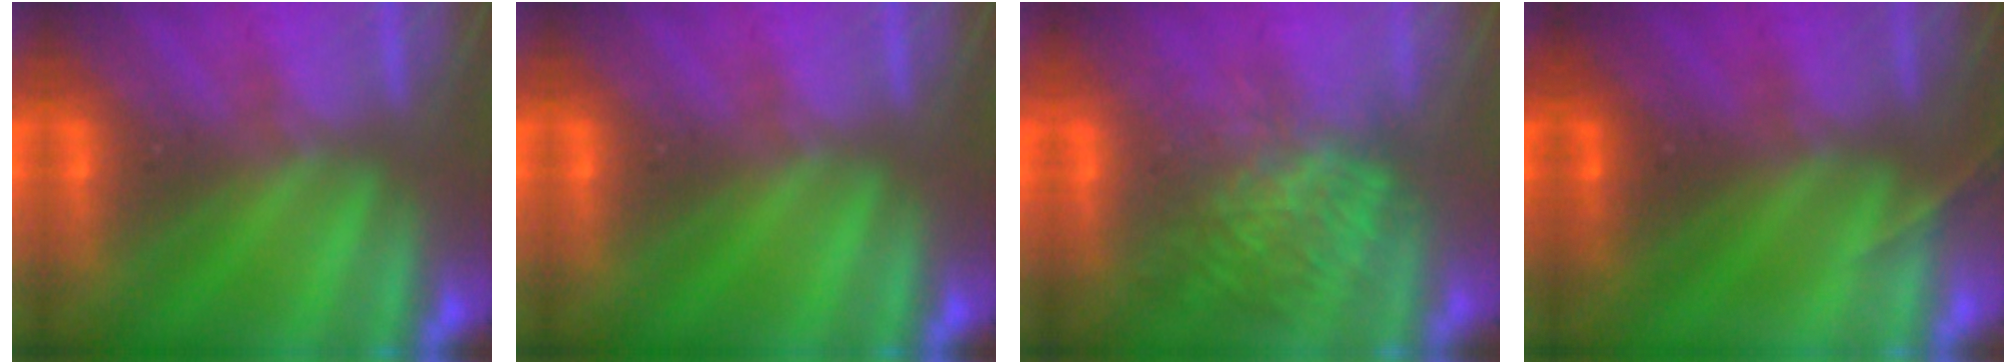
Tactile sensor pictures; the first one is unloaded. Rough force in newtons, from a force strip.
{"total": 0.0}
{"total": 6.9}
{"total": 1.4}